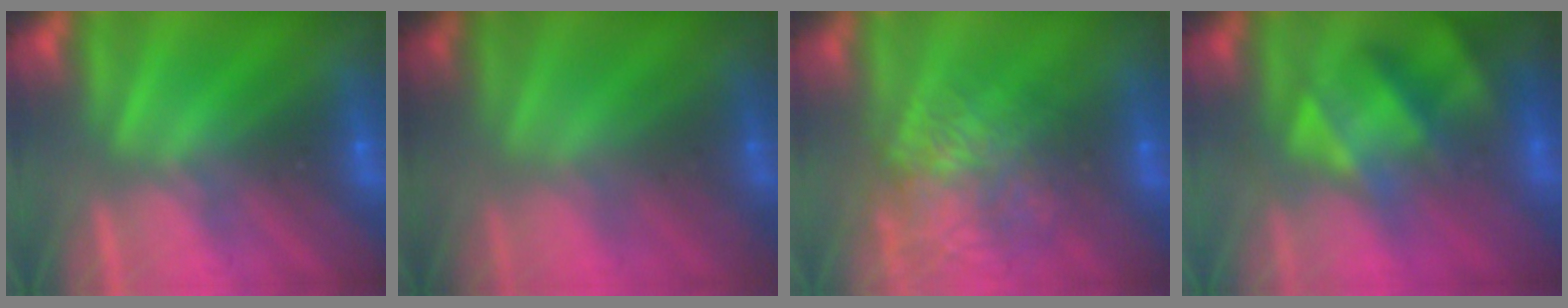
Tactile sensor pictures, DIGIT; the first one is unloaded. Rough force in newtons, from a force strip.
{"total": 1.8}
{"total": 7.4}
{"total": 4.8}